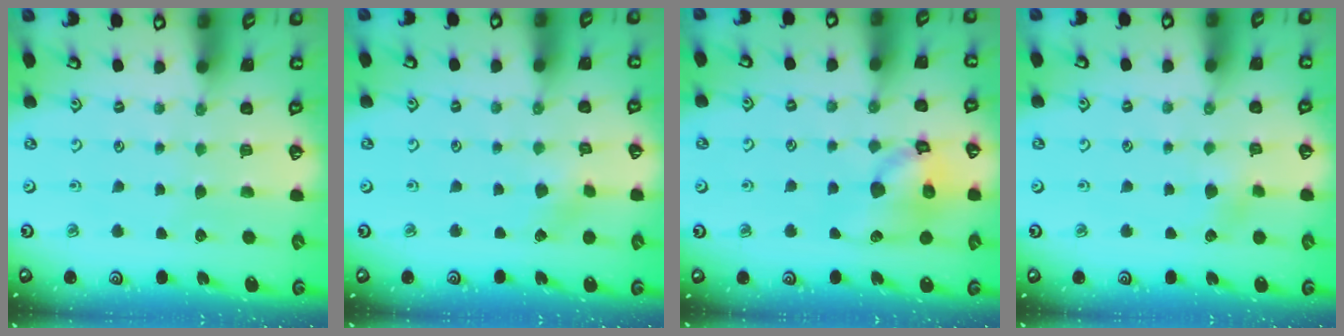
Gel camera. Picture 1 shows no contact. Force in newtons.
{"total": 2.9, "press": 2.9, "slide": 0.7}
{"total": 13.5, "press": 13.3, "slide": 2.0}
{"total": 3.0, "press": 2.9, "slide": 0.5}